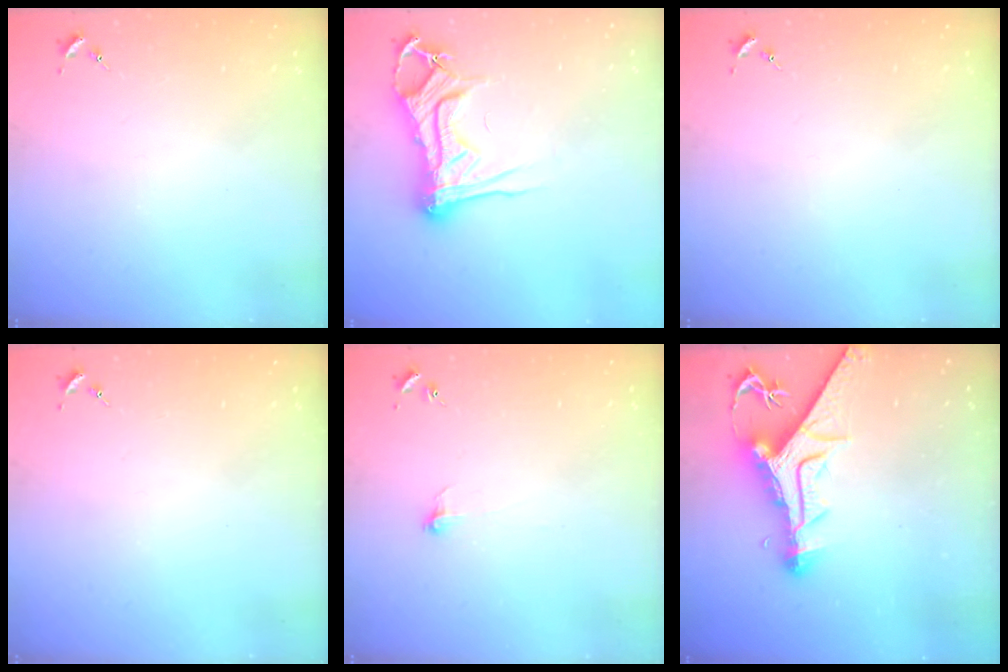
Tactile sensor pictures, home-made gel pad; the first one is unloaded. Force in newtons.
{"total": 17.4, "press": 17.4, "slide": 1.2}
{"total": 0.0}
{"total": 0.0}
{"total": 4.4, "press": 4.4, "slide": 0.2}
{"total": 15.7, "press": 15.5, "slide": 2.0}